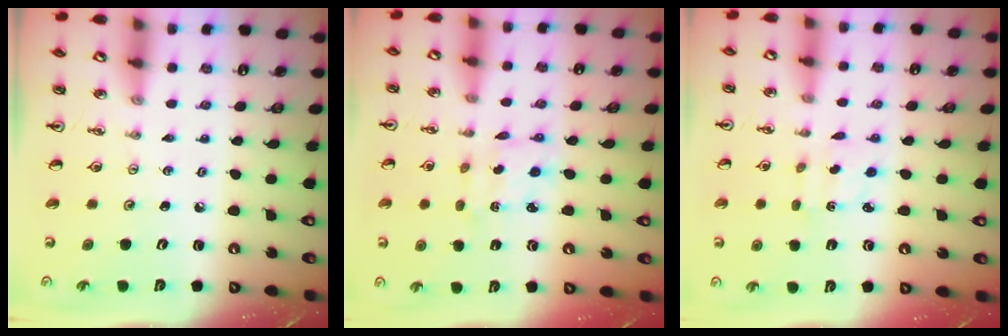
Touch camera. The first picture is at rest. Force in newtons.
{"total": 2.3, "press": 2.2, "slide": 0.7}
{"total": 2.4, "press": 2.4, "slide": 0.6}